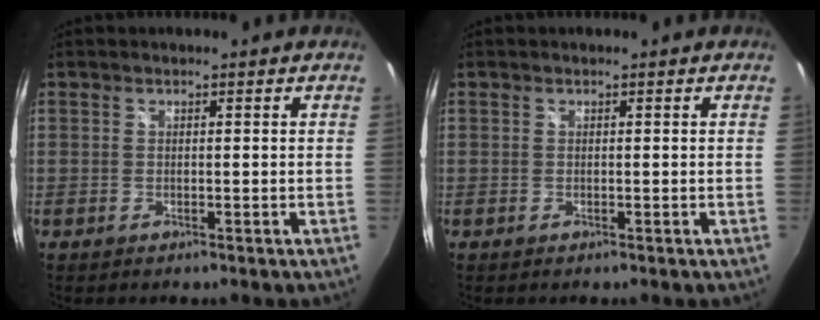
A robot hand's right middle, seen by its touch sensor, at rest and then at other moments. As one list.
[{"total": 0.0}]